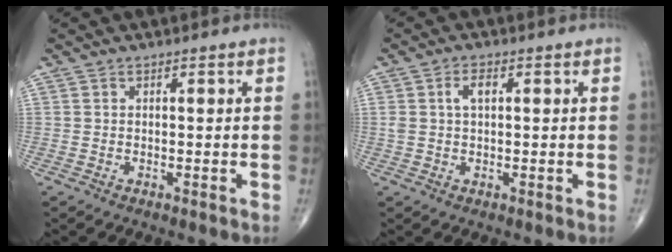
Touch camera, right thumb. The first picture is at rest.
{"total": 3.3, "force": [0.9, 1.7, 2.7], "torque": [-0.054, 0.008, 0.019]}